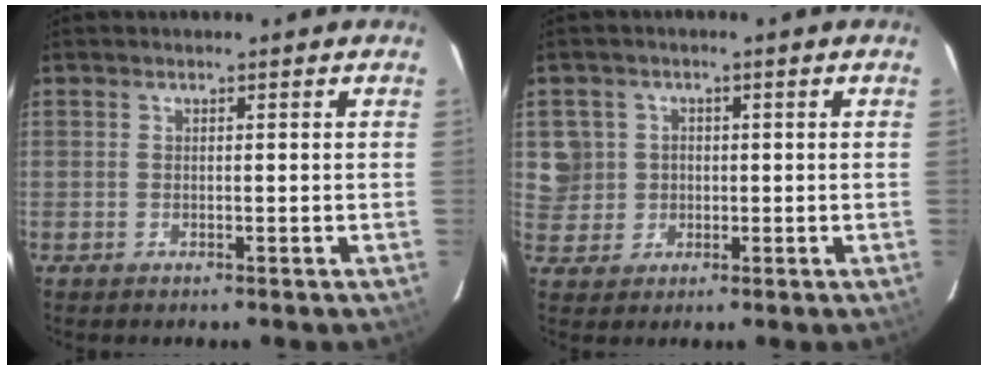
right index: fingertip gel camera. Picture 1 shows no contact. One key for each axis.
{"total": 5.7, "fx": 0.4, "fy": 5.6, "fz": 0.9, "tx": -0.012, "ty": 0.019, "tz": 0.015}